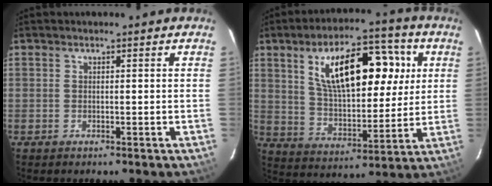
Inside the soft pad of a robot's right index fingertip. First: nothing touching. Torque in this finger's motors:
{"motor_torque": [1.27, 0.86, 1.05, 0.21]}